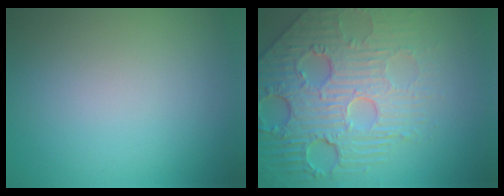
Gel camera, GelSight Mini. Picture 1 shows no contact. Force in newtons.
{"total": 8.1, "press": 6.1, "slide": 5.4}